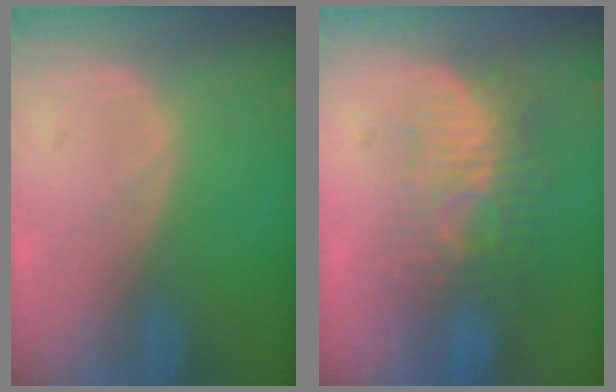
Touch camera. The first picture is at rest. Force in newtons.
{"total": 9.4, "press": 8.7, "slide": 3.7}